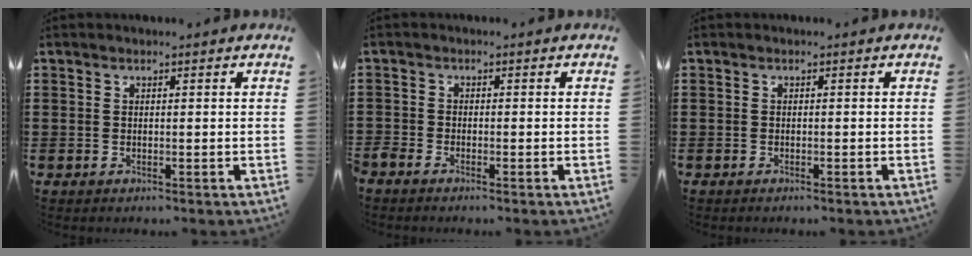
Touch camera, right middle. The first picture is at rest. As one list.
[{"total": 1.2, "force": [-1.1, 0.3, 0.3], "torque": [-0.016, -0.002, -0.024]}, {"total": 0.0}]